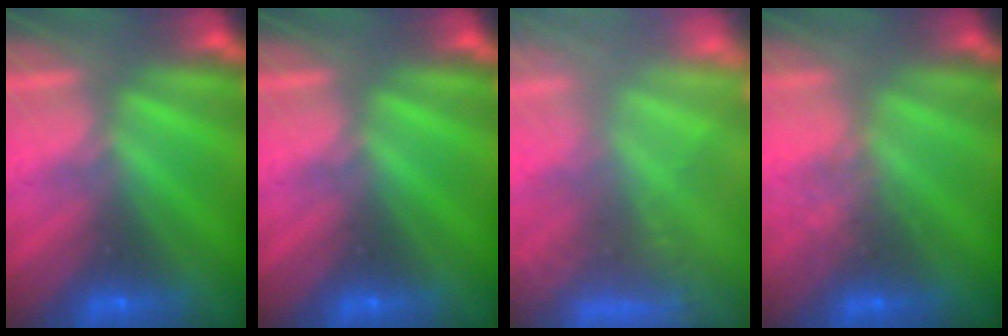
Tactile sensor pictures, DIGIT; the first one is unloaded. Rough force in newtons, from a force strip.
{"total": 0.0}
{"total": 6.9}
{"total": 2.6}